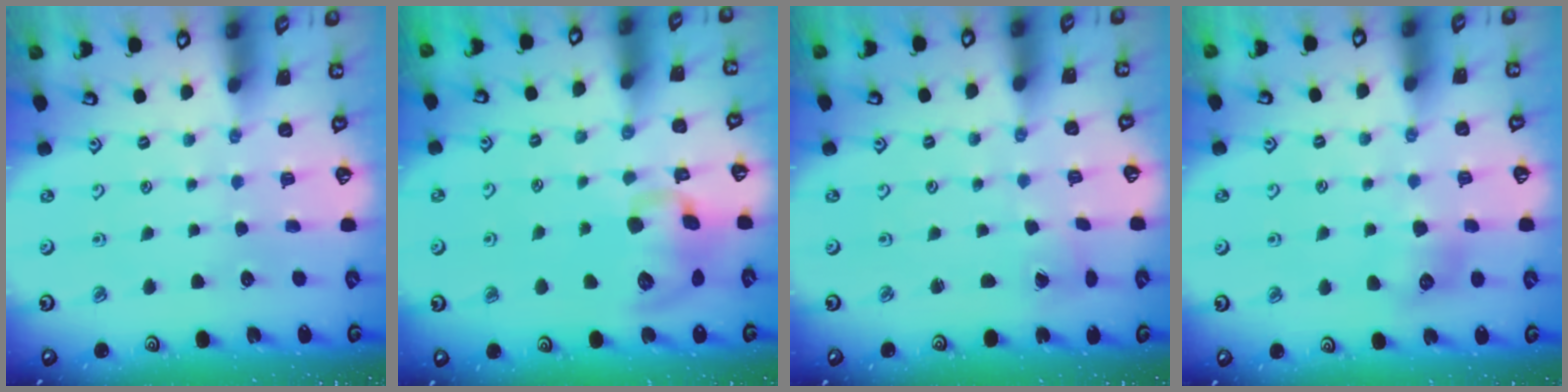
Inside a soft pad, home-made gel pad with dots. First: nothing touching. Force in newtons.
{"total": 13.0, "press": 12.8, "slide": 2.0}
{"total": 2.5, "press": 2.5, "slide": 0.1}
{"total": 6.5, "press": 6.4, "slide": 0.6}